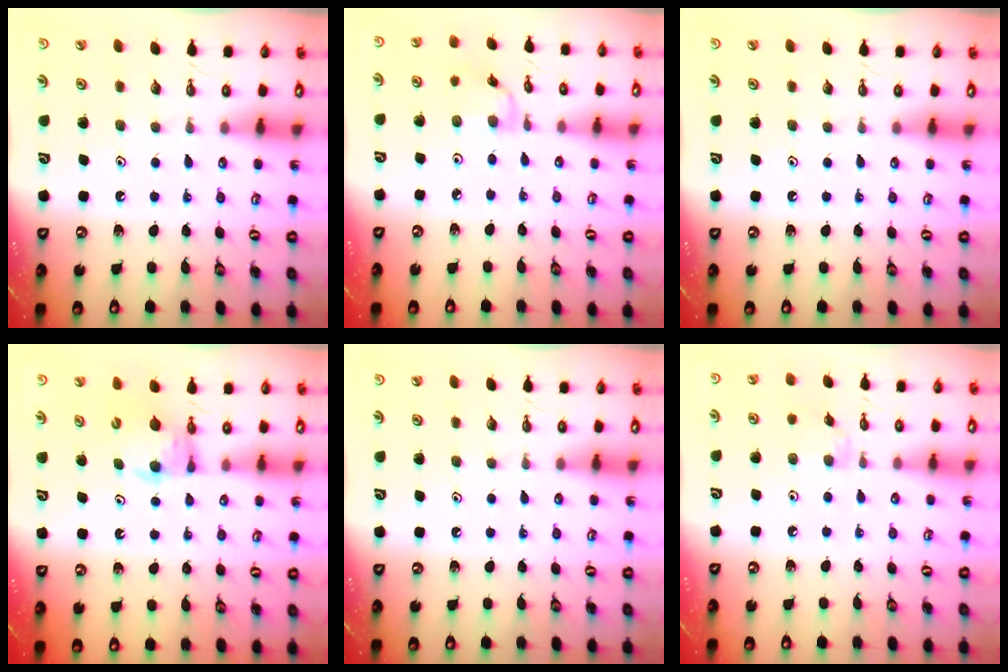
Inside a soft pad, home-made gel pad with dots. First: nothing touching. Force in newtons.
{"total": 3.4, "press": 3.4, "slide": 0.4}
{"total": 0.0}
{"total": 7.0, "press": 7.0, "slide": 0.3}
{"total": 0.0}
{"total": 3.9, "press": 3.9, "slide": 0.5}